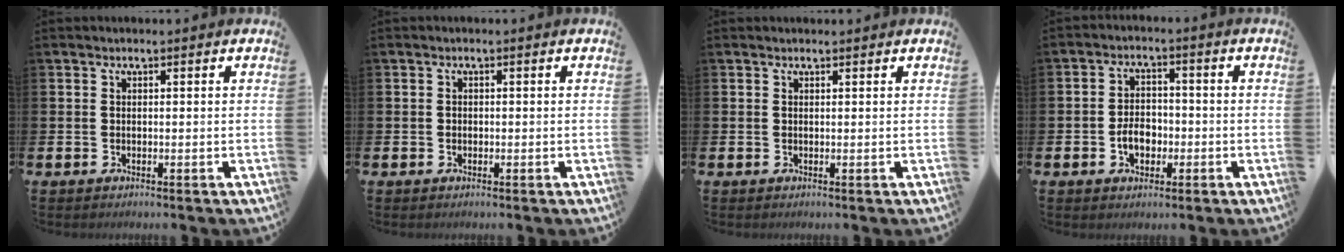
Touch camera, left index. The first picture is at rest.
{"total": 0.5, "force": [-0.2, 0.5, 0.1], "torque": [-0.012, 0.007, -0.003]}
{"total": 0.5, "force": [0.5, 0.1, 0.1], "torque": [0.009, -0.004, 0.007]}
{"total": 4.0, "force": [-1.3, 2.8, 2.6], "torque": [-0.033, -0.002, -0.029]}